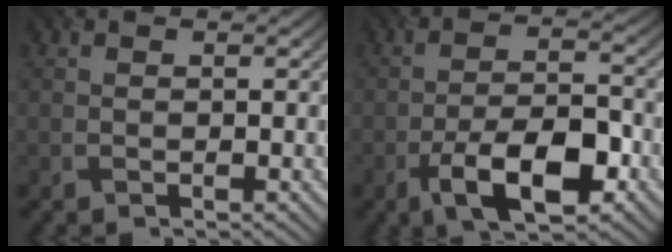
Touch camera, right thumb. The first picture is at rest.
{"total": 9.4, "force": [-4.7, 3.6, 7.3], "torque": [-0.126, 0.004, -0.083]}